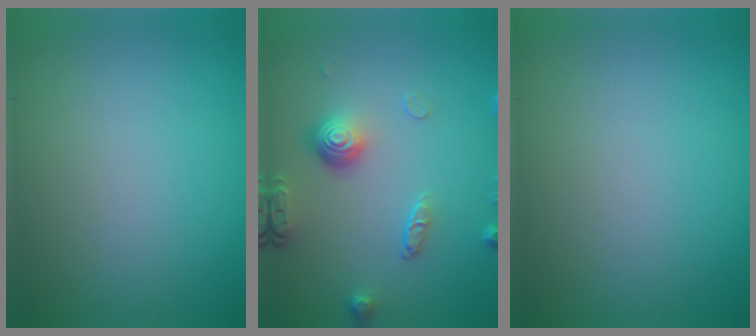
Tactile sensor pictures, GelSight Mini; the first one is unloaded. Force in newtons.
{"total": 4.2, "press": 3.1, "slide": 2.9}
{"total": 0.0}